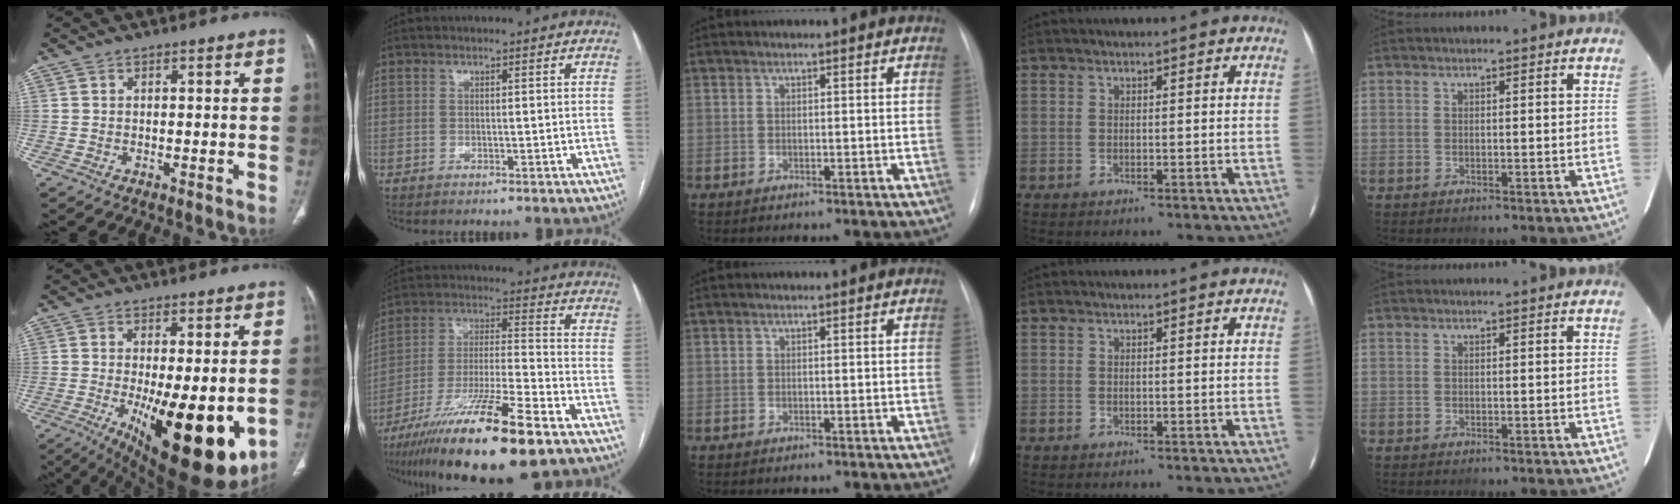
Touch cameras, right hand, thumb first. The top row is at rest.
{"thumb": {"total": 20.0, "force": [-4.4, 7.1, 18.1], "torque": [-0.232, -0.035, -0.040]}, "index": {"total": 20.4, "force": [-12.8, 1.8, 15.8], "torque": [-0.274, -0.041, -0.224]}}